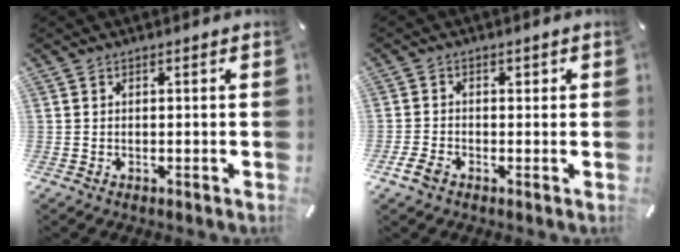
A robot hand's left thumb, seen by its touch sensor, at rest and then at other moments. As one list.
[{"total": 3.6, "force": [-1.5, 2.9, 1.6], "torque": [-0.025, 0.007, -0.030]}]